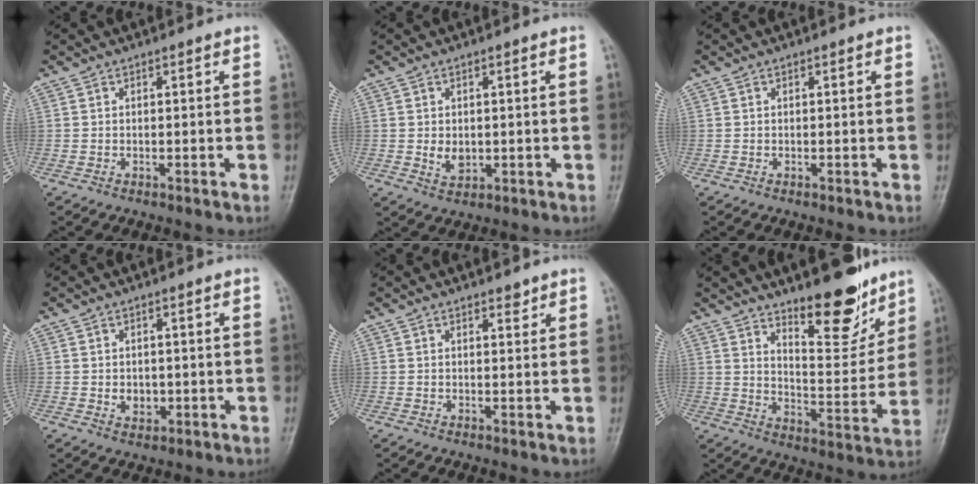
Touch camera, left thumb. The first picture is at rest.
{"total": 3.2, "force": [0.1, 2.4, 2.2], "torque": [-0.029, -0.007, 0.010]}
{"total": 0.0}
{"total": 3.0, "force": [-0.2, 2.4, 1.8], "torque": [-0.018, -0.001, 0.005]}
{"total": 1.5, "force": [1.2, 0.6, 0.7], "torque": [-0.002, -0.008, 0.016]}
{"total": 14.0, "force": [10.3, 4.5, 8.4], "torque": [-0.086, -0.084, 0.166]}